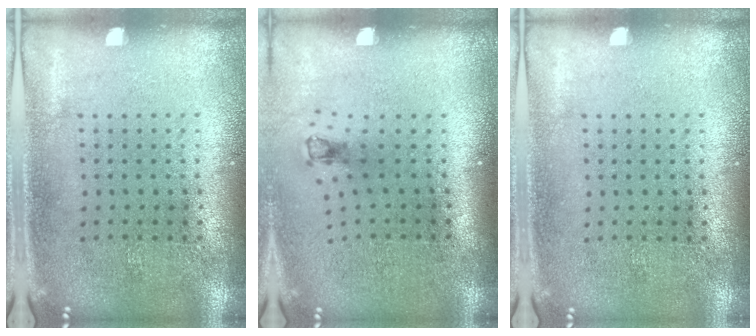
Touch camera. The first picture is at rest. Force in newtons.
{"total": 0.7, "press": 0.3, "slide": 0.6}
{"total": 0.0}